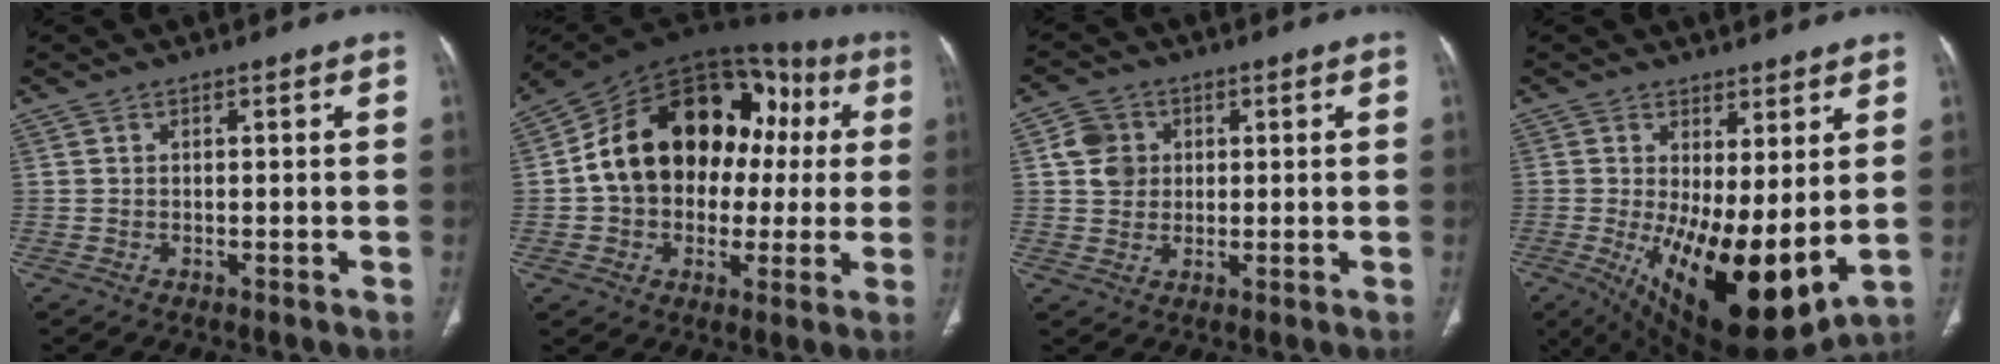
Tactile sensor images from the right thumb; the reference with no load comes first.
{"total": 24.4, "force": [2.1, 17.2, 17.2], "torque": [-0.241, 0.056, 0.032]}
{"total": 5.8, "force": [1.3, 5.1, 2.3], "torque": [-0.024, 0.001, 0.021]}
{"total": 17.6, "force": [-0.7, 6.9, 16.2], "torque": [-0.271, -0.040, 0.013]}